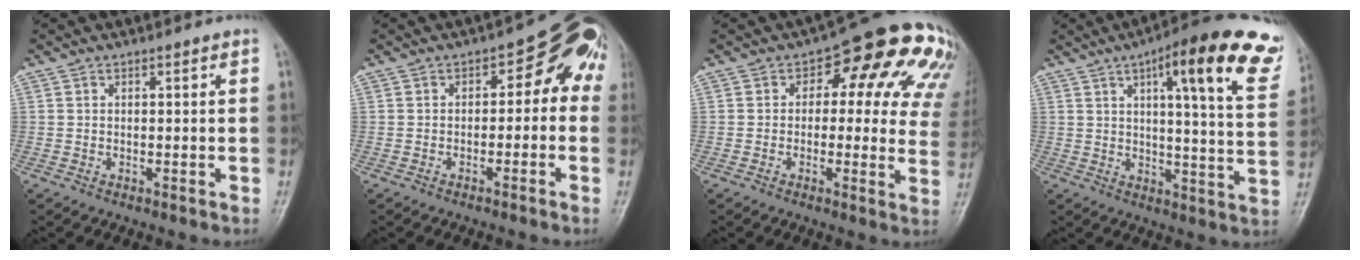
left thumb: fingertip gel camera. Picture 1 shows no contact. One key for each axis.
{"total": 7.7, "fx": -0.7, "fy": 4.9, "fz": 5.9, "tx": -0.035, "ty": 0.044, "tz": -0.020}
{"total": 15.8, "fx": 5.4, "fy": 9.1, "fz": 11.8, "tx": -0.078, "ty": 0.011, "tz": 0.044}
{"total": 22.1, "fx": 11.5, "fy": 4.9, "fz": 18.2, "tx": -0.222, "ty": -0.027, "tz": 0.139}